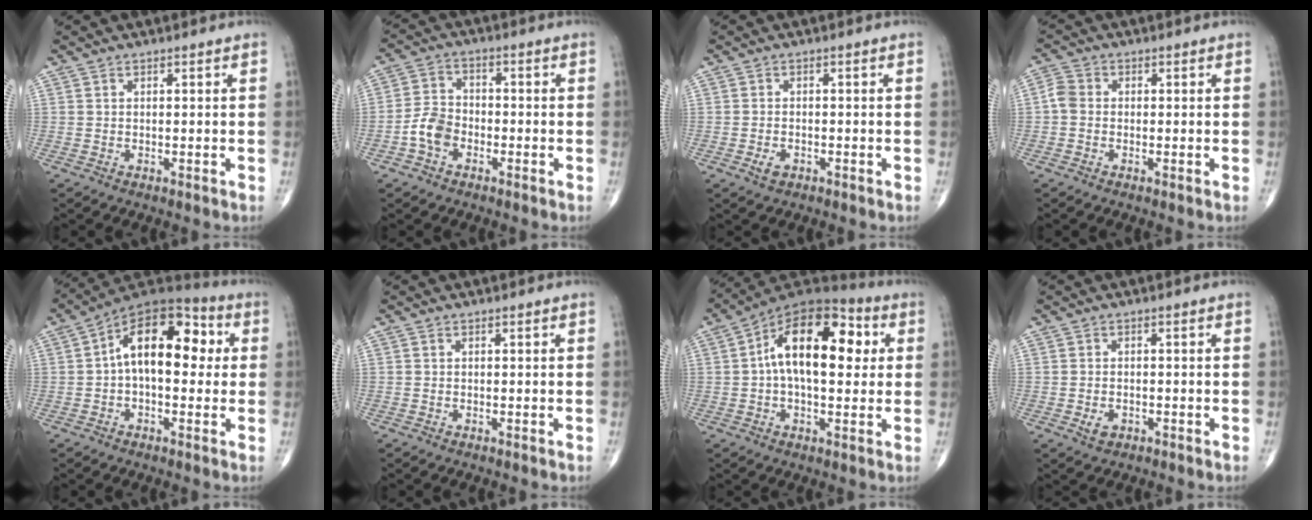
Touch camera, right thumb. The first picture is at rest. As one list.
[{"total": 5.6, "force": [-2.3, 4.1, 3.1], "torque": [-0.046, 0.023, -0.051]}, {"total": 2.0, "force": [-1.0, 1.3, 1.3], "torque": [-0.023, 0.005, -0.015]}, {"total": 2.9, "force": [-0.4, 2.4, 1.6], "torque": [-0.029, 0.007, -0.018]}, {"total": 16.2, "force": [2.0, 9.0, 13.3], "torque": [-0.174, 0.044, 0.021]}, {"total": 0.0}, {"total": 18.8, "force": [3.1, 9.9, 15.7], "torque": [-0.226, 0.030, 0.036]}, {"total": 2.3, "force": [-0.9, 1.5, 1.4], "torque": [-0.022, 0.003, -0.011]}]